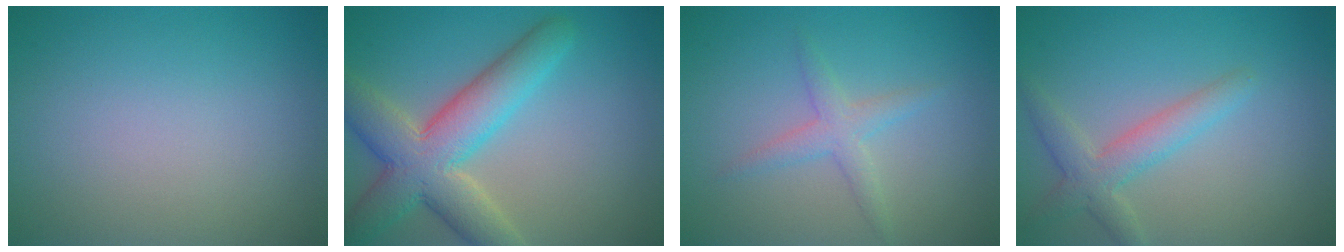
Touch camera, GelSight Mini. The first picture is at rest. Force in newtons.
{"total": 8.0, "press": 8.0, "slide": 0.5}
{"total": 2.1, "press": 2.1, "slide": 0.0}
{"total": 3.2, "press": 3.1, "slide": 0.3}